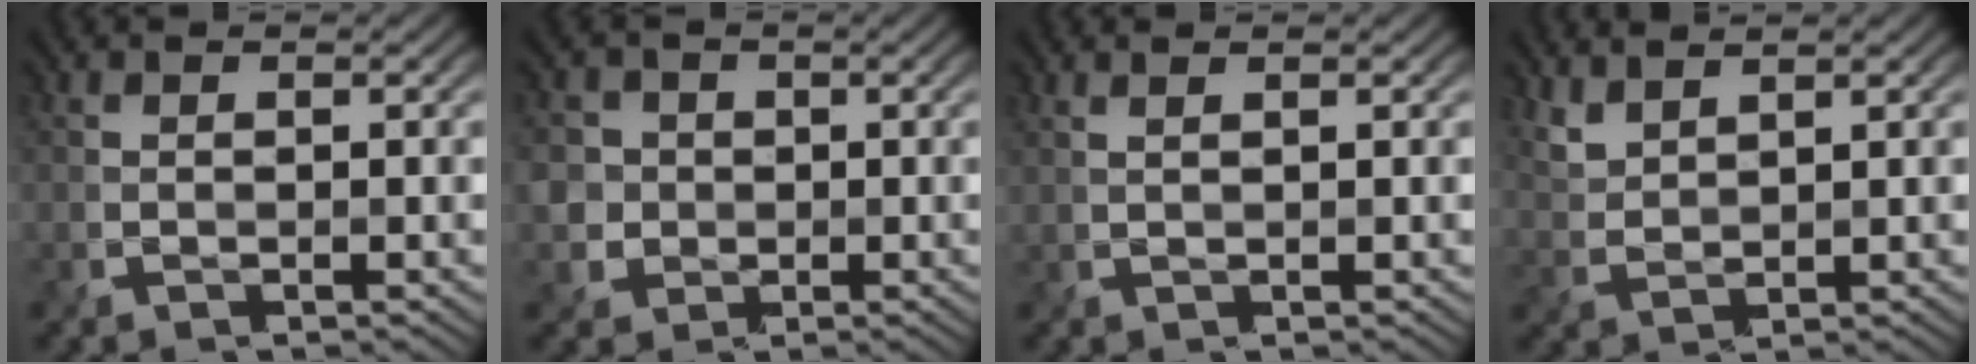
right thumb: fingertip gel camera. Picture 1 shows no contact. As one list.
[{"total": 4.0, "force": [0.2, 3.9, 0.7], "torque": [-0.037, 0.004, -0.003]}, {"total": 1.2, "force": [0.8, 0.4, 0.8], "torque": [-0.010, 0.000, 0.008]}, {"total": 2.9, "force": [2.5, 0.8, 1.1], "torque": [-0.035, -0.002, 0.062]}]